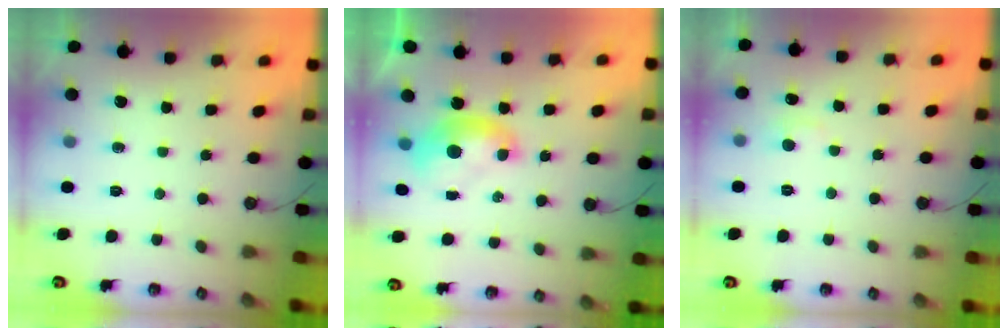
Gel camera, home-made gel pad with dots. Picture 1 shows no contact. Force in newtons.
{"total": 1.4, "press": 1.4, "slide": 0.1}
{"total": 1.9, "press": 1.7, "slide": 0.7}